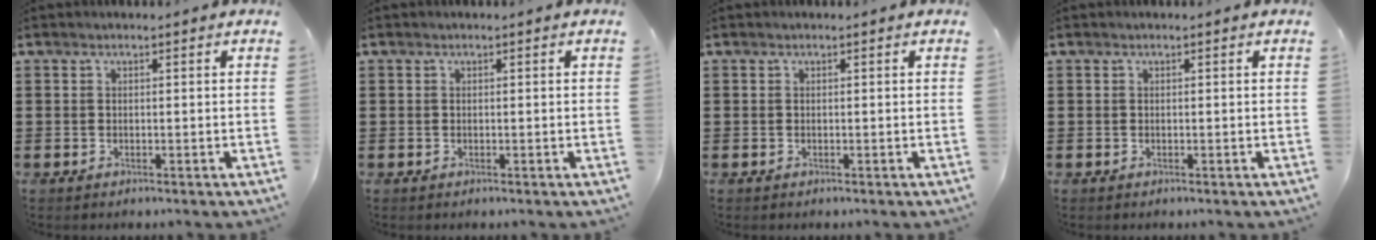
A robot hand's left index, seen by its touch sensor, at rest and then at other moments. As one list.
[{"total": 0.0}, {"total": 0.0}, {"total": 0.0}]